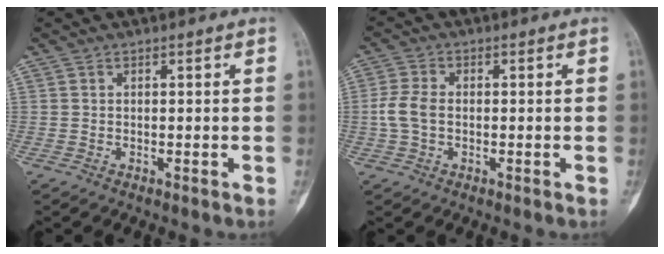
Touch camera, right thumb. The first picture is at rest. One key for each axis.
{"total": 4.8, "fx": -0.5, "fy": 3.1, "fz": 3.6, "tx": -0.087, "ty": 0.010, "tz": -0.014}